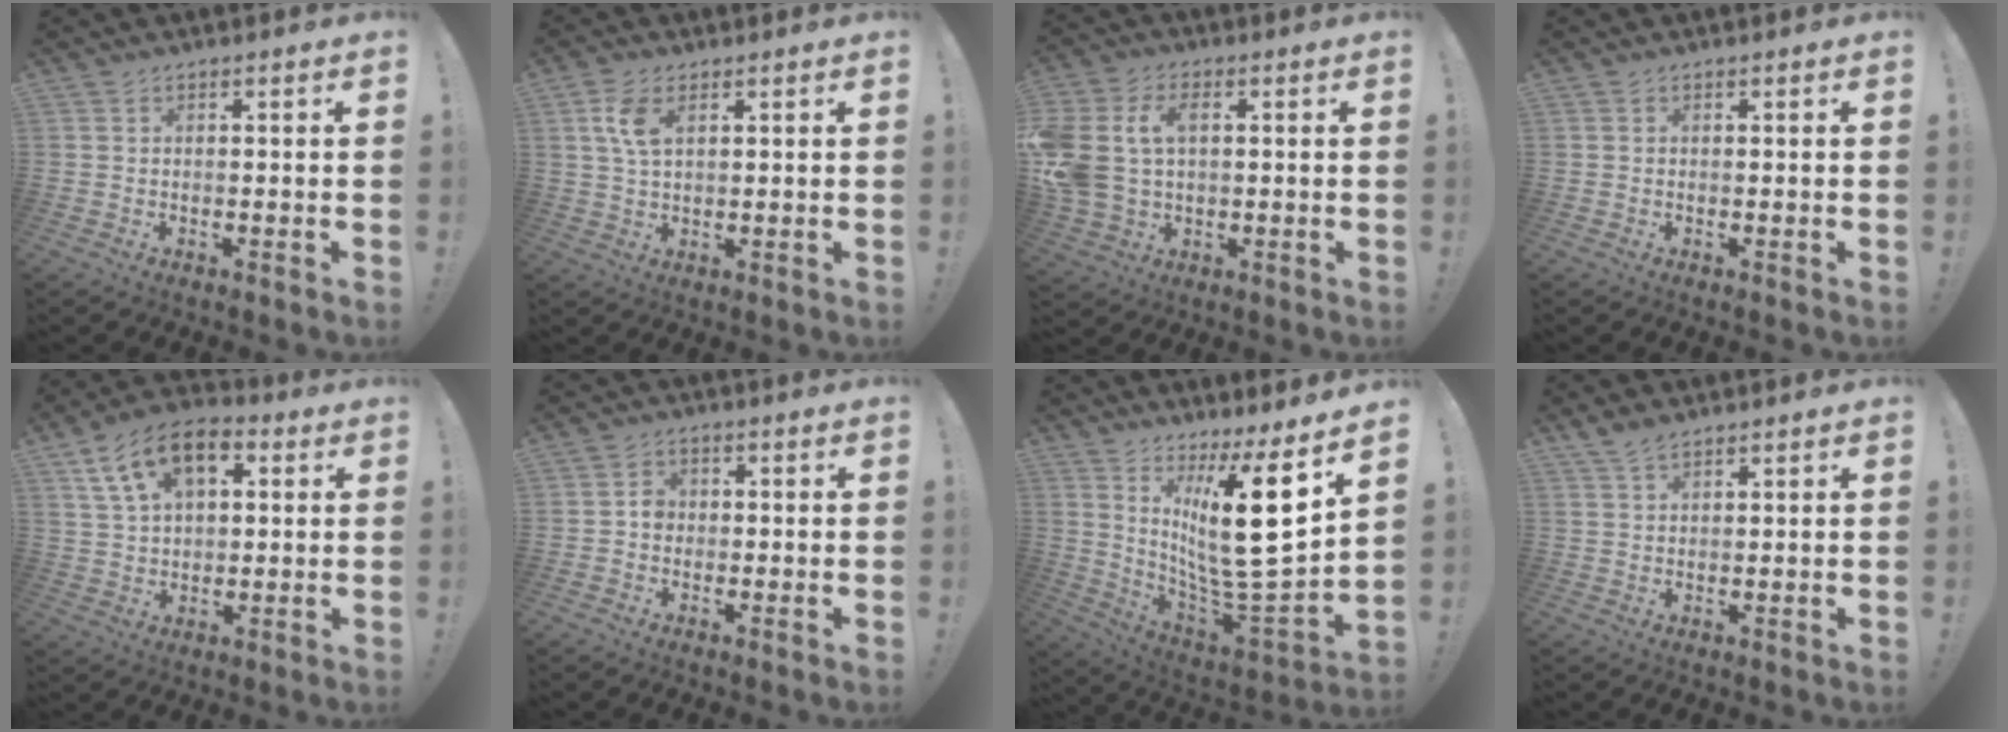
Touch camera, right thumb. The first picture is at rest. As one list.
[{"total": 6.4, "force": [2.3, 3.5, 4.9], "torque": [-0.089, -0.002, 0.040]}, {"total": 13.2, "force": [2.6, 9.4, 8.9], "torque": [-0.191, -0.005, 0.047]}, {"total": 0.0}, {"total": 13.6, "force": [5.6, 8.4, 9.1], "torque": [-0.156, -0.012, 0.104]}, {"total": 3.4, "force": [-0.9, 2.7, 1.8], "torque": [-0.018, 0.007, -0.019]}, {"total": 20.3, "force": [6.2, 4.2, 18.9], "torque": [-0.310, -0.064, 0.097]}, {"total": 3.2, "force": [2.6, 1.2, 1.4], "torque": [-0.030, -0.011, 0.049]}]